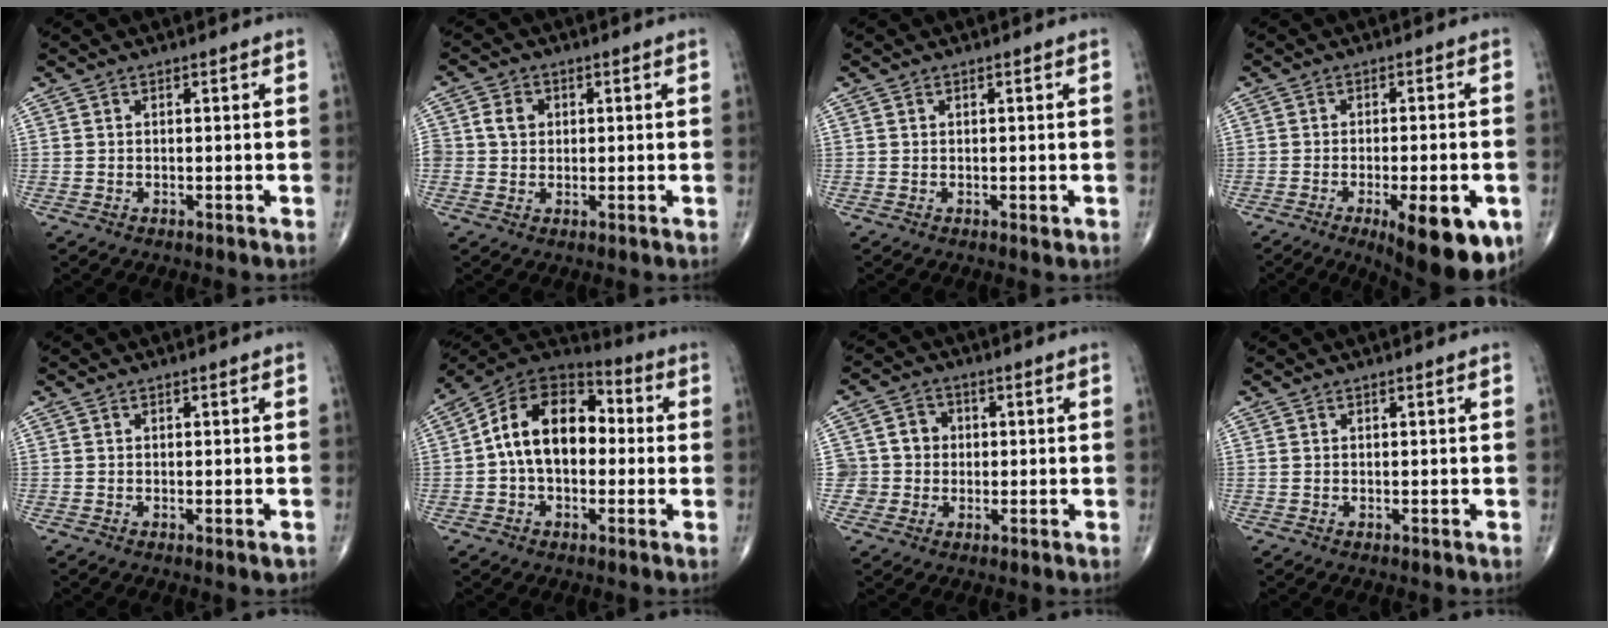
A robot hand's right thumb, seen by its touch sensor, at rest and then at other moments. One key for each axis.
{"total": 4.3, "fx": 0.7, "fy": 3.7, "fz": 2.0, "tx": -0.020, "ty": 0.005, "tz": 0.012}
{"total": 0.6, "fx": 0.1, "fy": 0.4, "fz": 0.5, "tx": -0.007, "ty": -0.003, "tz": 0.003}
{"total": 15.1, "fx": -6.6, "fy": 5.1, "fz": 12.6, "tx": -0.125, "ty": 0.001, "tz": -0.079}
{"total": 1.2, "fx": -0.5, "fy": 0.4, "fz": 1.0, "tx": -0.012, "ty": -0.003, "tz": -0.004}
{"total": 16.1, "fx": 0.4, "fy": 10.6, "fz": 12.1, "tx": -0.176, "ty": 0.044, "tz": -0.006}
{"total": 6.2, "fx": 0.0, "fy": 6.1, "fz": 0.9, "tx": 0.022, "ty": 0.016, "tz": -0.004}
{"total": 0.0}